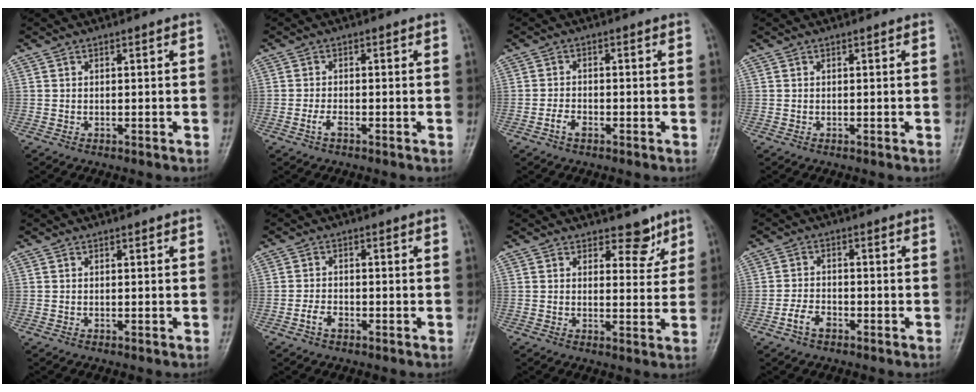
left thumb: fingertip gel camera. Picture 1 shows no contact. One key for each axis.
{"total": 1.9, "fx": -1.1, "fy": 0.8, "fz": 1.4, "tx": -0.031, "ty": 0.005, "tz": -0.023}
{"total": 2.4, "fx": -1.4, "fy": 1.3, "fz": 1.4, "tx": -0.027, "ty": 0.010, "tz": -0.028}
{"total": 0.0}
{"total": 0.0}
{"total": 2.8, "fx": -1.5, "fy": 1.7, "fz": 1.6, "tx": -0.028, "ty": 0.011, "tz": -0.029}
{"total": 4.9, "fx": 3.6, "fy": 2.8, "fz": 1.8, "tx": 0.010, "ty": -0.023, "tz": 0.049}
{"total": 3.8, "fx": -2.2, "fy": 2.3, "fz": 2.1, "tx": -0.036, "ty": 0.016, "tz": -0.043}